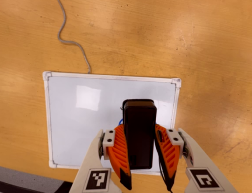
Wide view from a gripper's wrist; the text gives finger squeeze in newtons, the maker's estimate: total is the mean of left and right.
{"total": 6.6, "left": 5.3, "right": 7.9}